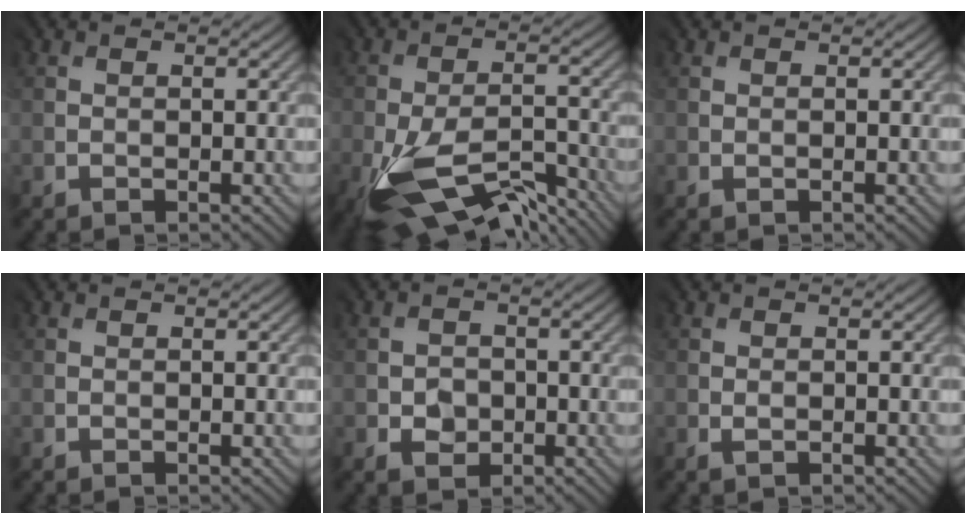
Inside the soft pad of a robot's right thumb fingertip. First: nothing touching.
{"total": 11.0, "force": [-7.5, 4.1, 7.0], "torque": [-0.155, -0.025, -0.139]}
{"total": 0.0}
{"total": 0.0}
{"total": 1.7, "force": [-0.9, 1.5, -0.2], "torque": [0.005, -0.005, -0.015]}
{"total": 0.6, "force": [-0.1, 0.4, 0.4], "torque": [-0.011, -0.001, 0.000]}